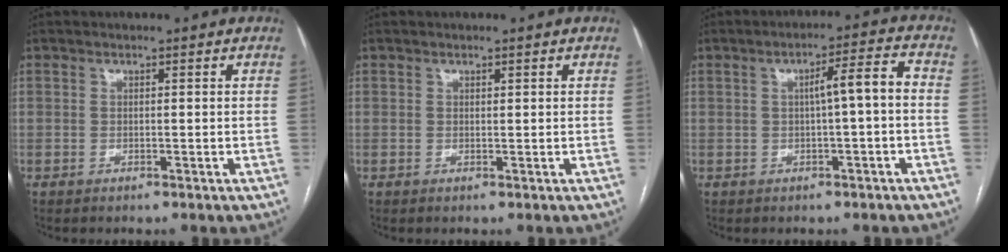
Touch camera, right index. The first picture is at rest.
{"total": 0.0}
{"total": 5.2, "force": [-0.1, 0.3, 5.2], "torque": [-0.076, 0.018, -0.001]}